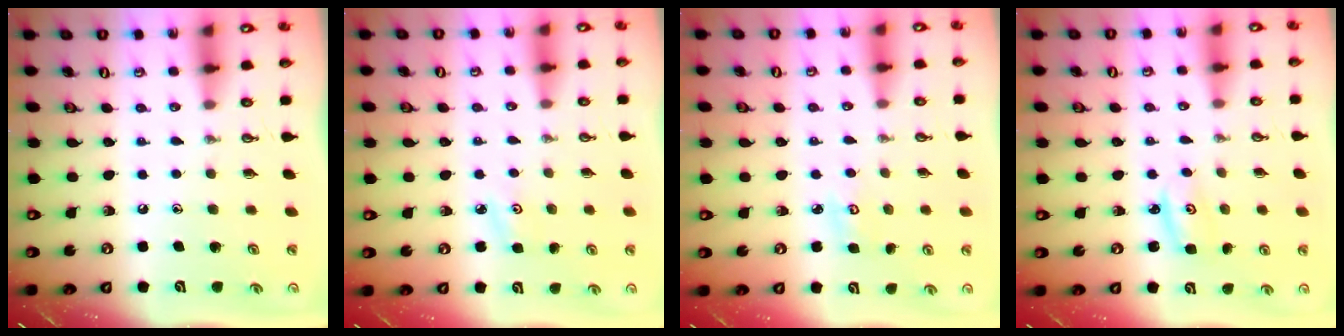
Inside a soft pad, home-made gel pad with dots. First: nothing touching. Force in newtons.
{"total": 3.0, "press": 3.0, "slide": 0.4}
{"total": 4.2, "press": 4.1, "slide": 0.5}
{"total": 2.8, "press": 2.8, "slide": 0.3}